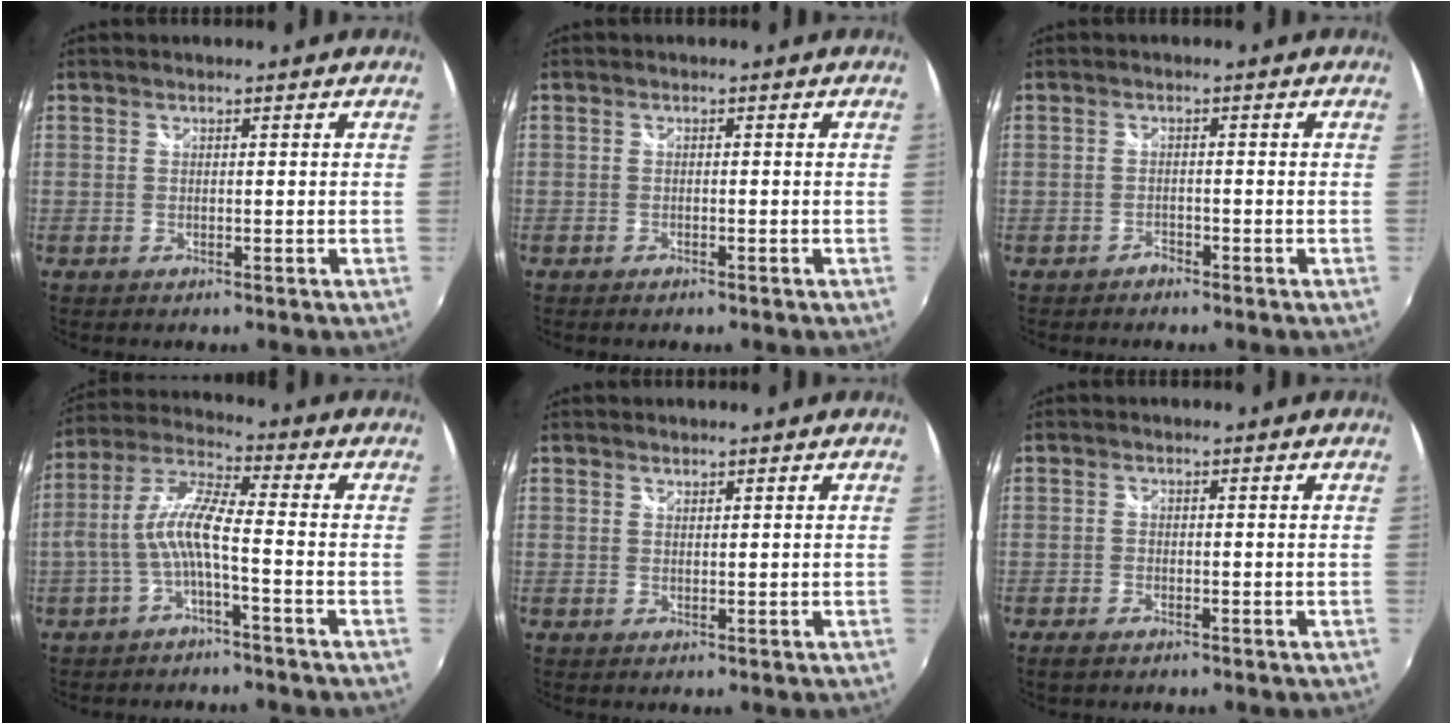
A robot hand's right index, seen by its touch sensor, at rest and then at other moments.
{"total": 1.0, "force": [-0.8, 0.4, 0.4], "torque": [-0.009, -0.003, -0.016]}
{"total": 1.4, "force": [-1.2, 0.8, -0.1], "torque": [0.000, 0.004, -0.021]}
{"total": 8.1, "force": [-2.6, 1.1, 7.6], "torque": [-0.178, 0.013, -0.046]}
{"total": 0.7, "force": [0.7, 0.2, 0.0], "torque": [0.000, 0.001, 0.013]}
{"total": 1.9, "force": [-1.4, 0.8, 1.0], "torque": [-0.024, -0.006, -0.028]}